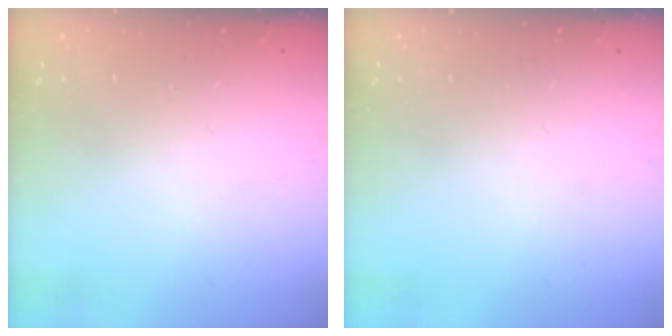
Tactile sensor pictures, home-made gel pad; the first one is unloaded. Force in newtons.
{"total": 0.0}